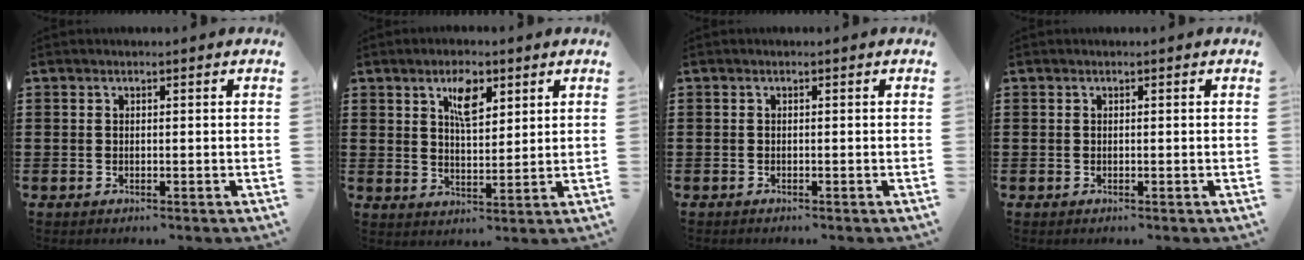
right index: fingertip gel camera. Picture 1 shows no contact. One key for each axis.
{"total": 5.5, "fx": 3.0, "fy": 2.2, "fz": 4.0, "tx": -0.072, "ty": 0.003, "tz": 0.049}
{"total": 0.5, "fx": -0.5, "fy": 0.0, "fz": -0.1, "tx": 0.002, "ty": -0.003, "tz": -0.011}
{"total": 0.0}